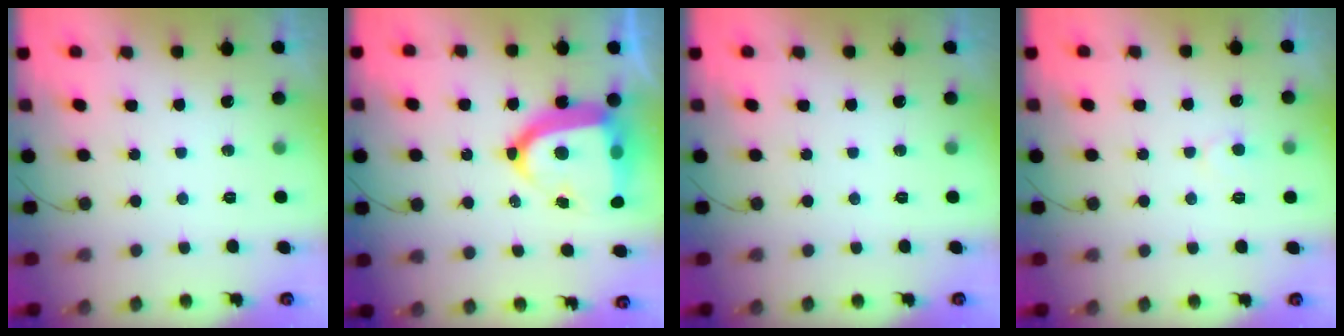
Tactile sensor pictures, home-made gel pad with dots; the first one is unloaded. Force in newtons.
{"total": 20.5, "press": 20.4, "slide": 1.8}
{"total": 0.0}
{"total": 6.1, "press": 6.1, "slide": 0.4}